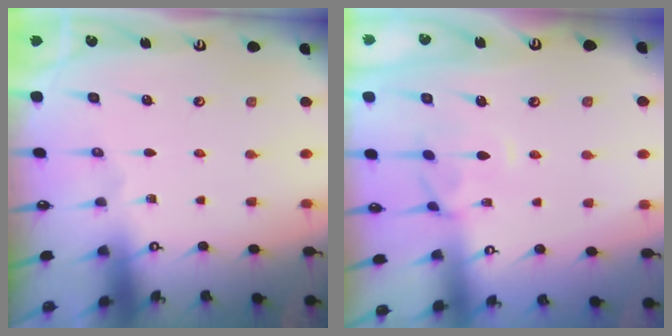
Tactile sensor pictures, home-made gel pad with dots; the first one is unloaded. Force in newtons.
{"total": 1.1, "press": 0.8, "slide": 0.7}